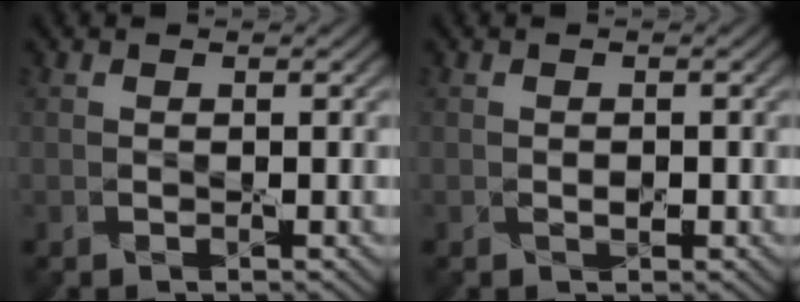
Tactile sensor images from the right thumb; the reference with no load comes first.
{"total": 1.2, "force": [-0.3, 0.8, 0.8], "torque": [-0.013, -0.003, -0.006]}